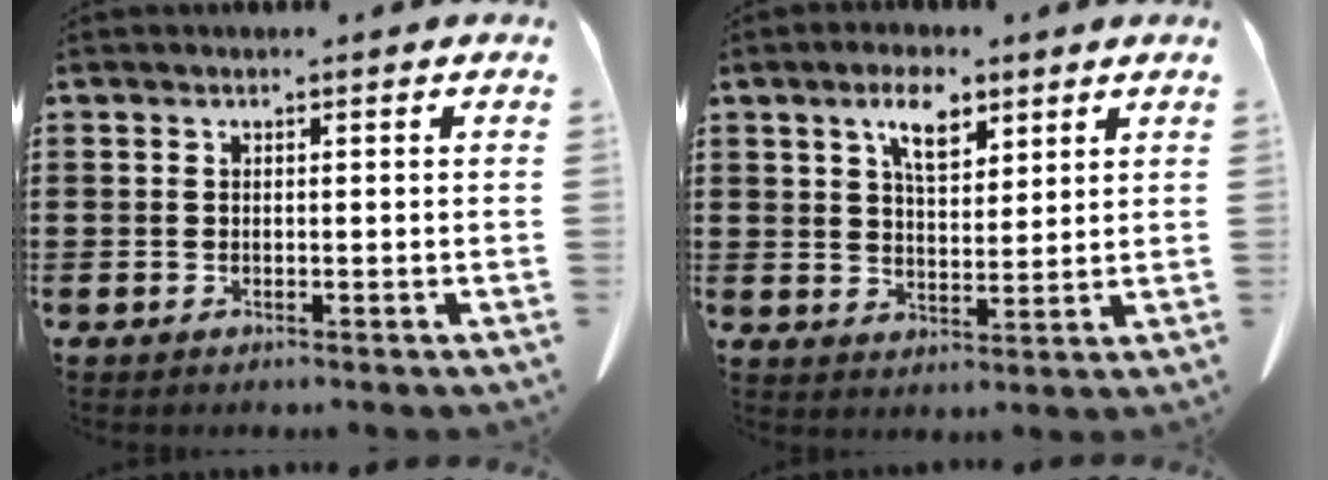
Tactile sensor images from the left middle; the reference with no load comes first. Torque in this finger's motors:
{"motor_torque": [0.07, 0.14, 0.42, 0.11]}